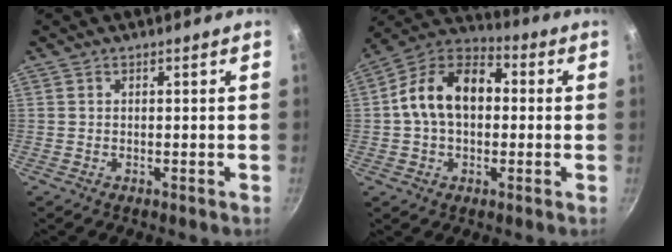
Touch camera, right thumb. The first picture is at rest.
{"total": 15.0, "force": [0.8, 10.1, 11.0], "torque": [-0.153, 0.037, -0.008]}